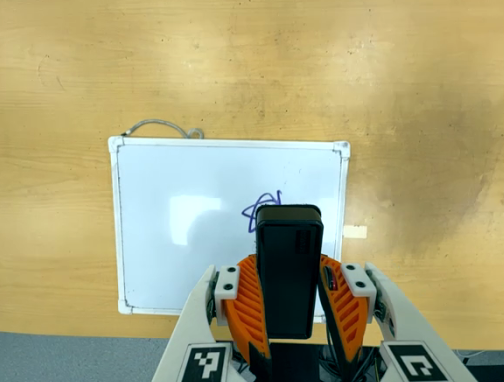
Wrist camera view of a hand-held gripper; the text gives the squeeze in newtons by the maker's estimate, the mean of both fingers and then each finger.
{"total": 7.3, "left": 5.8, "right": 8.9}